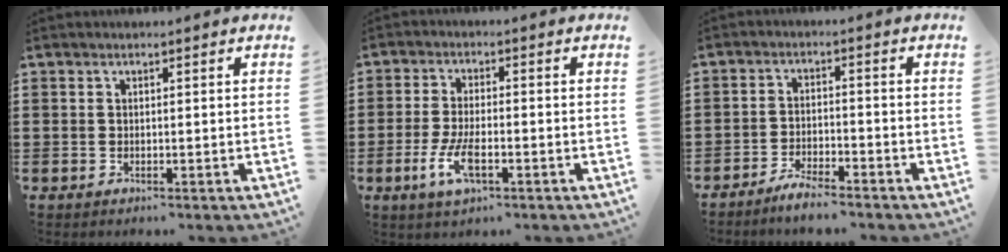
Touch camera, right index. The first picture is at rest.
{"total": 6.0, "force": [-2.2, 2.1, 5.2], "torque": [-0.117, -0.010, -0.045]}
{"total": 3.5, "force": [-3.4, 0.1, 0.7], "torque": [-0.016, 0.008, -0.070]}